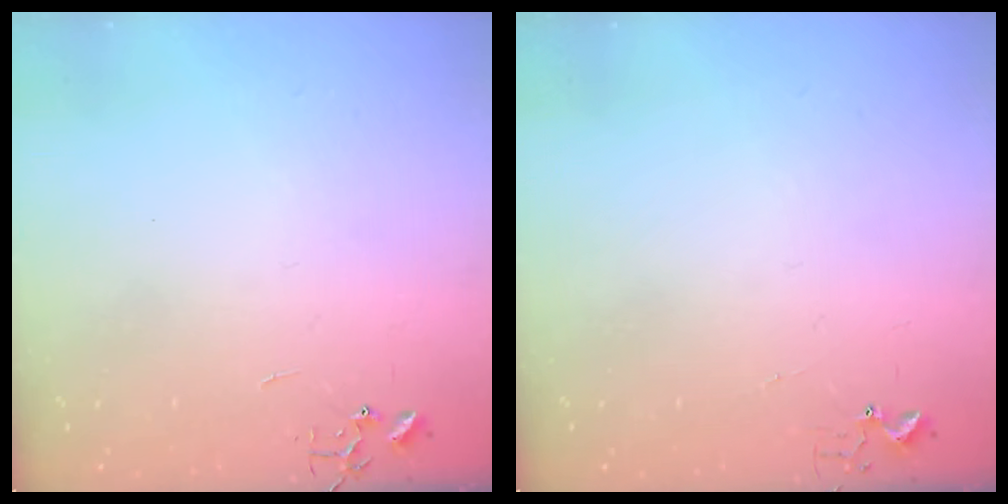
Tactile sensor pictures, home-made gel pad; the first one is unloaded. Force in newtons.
{"total": 2.9, "press": 2.9, "slide": 0.3}